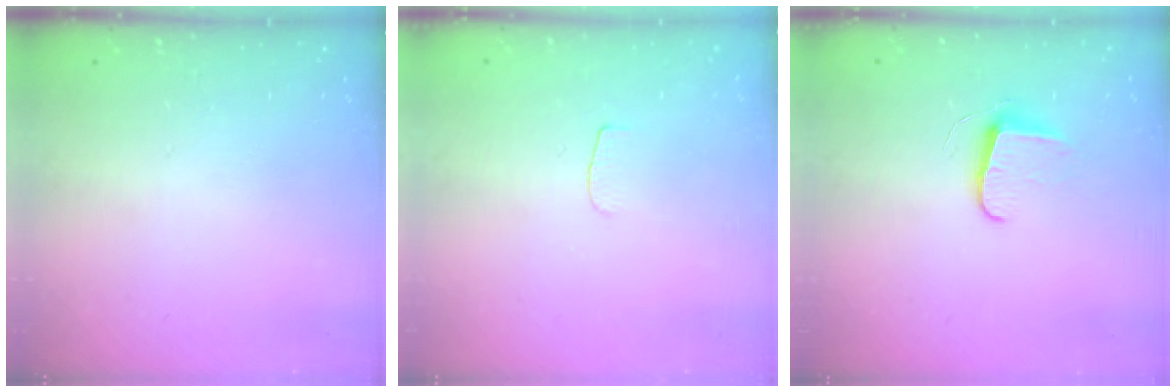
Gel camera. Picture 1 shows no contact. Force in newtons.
{"total": 3.0, "press": 3.0, "slide": 0.3}
{"total": 7.3, "press": 7.3, "slide": 0.4}